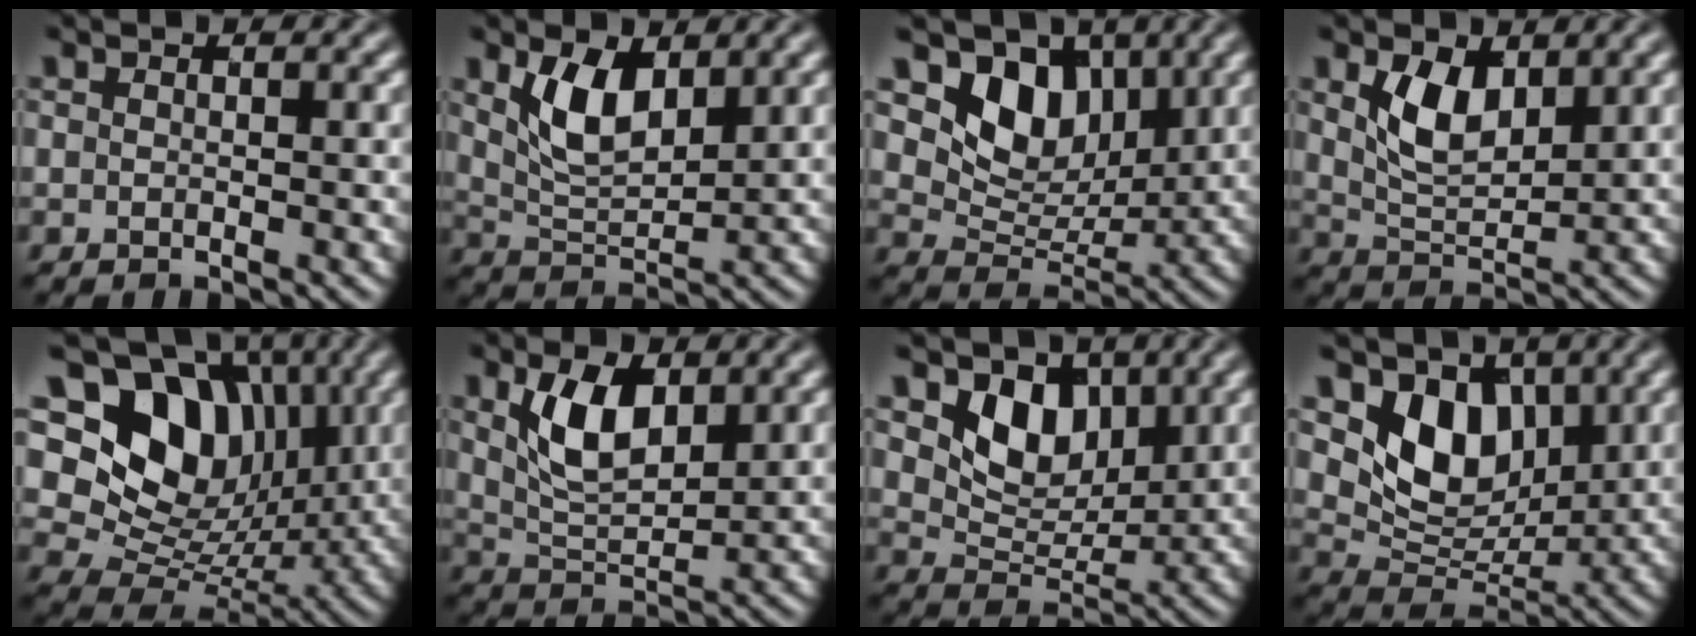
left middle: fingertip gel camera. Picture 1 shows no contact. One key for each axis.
{"total": 4.7, "fx": 1.9, "fy": 2.3, "fz": 3.6, "tx": -0.086, "ty": -0.006, "tz": 0.041}
{"total": 6.0, "fx": 2.9, "fy": 4.2, "fz": 3.2, "tx": -0.060, "ty": -0.016, "tz": 0.047}
{"total": 4.3, "fx": 1.6, "fy": 2.3, "fz": 3.2, "tx": -0.078, "ty": -0.004, "tz": 0.037}
{"total": 11.3, "fx": 4.0, "fy": 8.4, "fz": 6.4, "tx": -0.115, "ty": 0.004, "tz": 0.067}
{"total": 5.2, "fx": 1.8, "fy": 2.7, "fz": 4.1, "tx": -0.096, "ty": -0.002, "tz": 0.039}
{"total": 4.9, "fx": 2.3, "fy": 3.3, "fz": 2.7, "tx": -0.059, "ty": -0.017, "tz": 0.037}
{"total": 5.7, "fx": 2.3, "fy": 4.0, "fz": 3.3, "tx": -0.066, "ty": -0.019, "tz": 0.040}